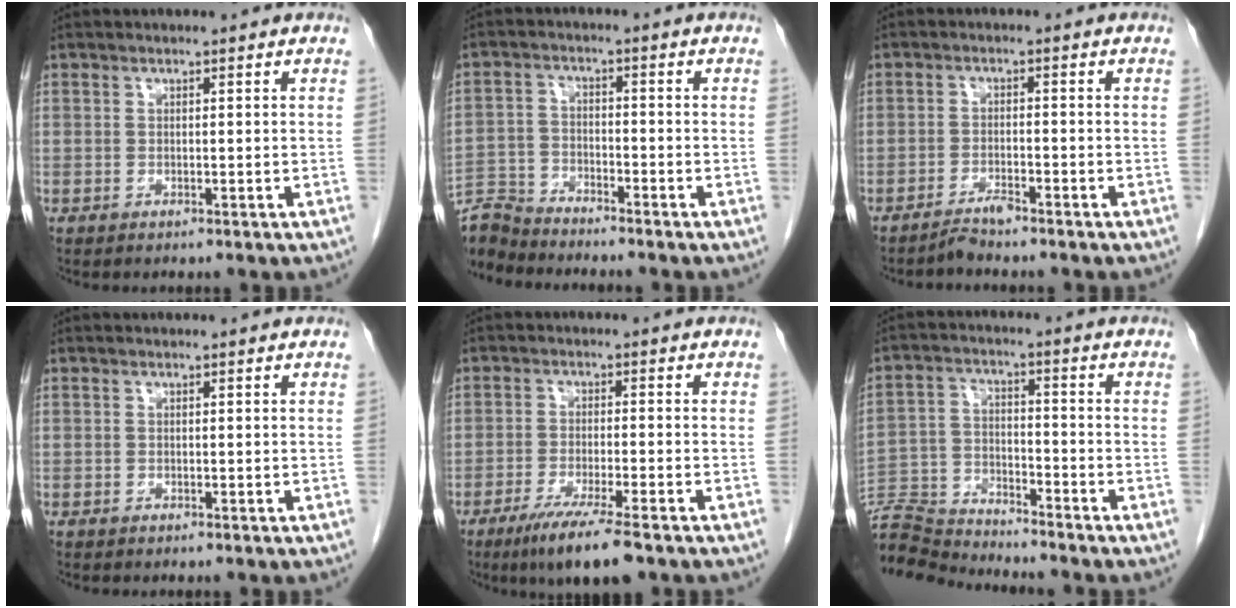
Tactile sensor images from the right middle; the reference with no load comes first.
{"total": 7.4, "force": [-7.4, 0.5, -0.1], "torque": [-0.004, 0.002, -0.145]}
{"total": 2.3, "force": [-2.2, -0.1, 0.7], "torque": [-0.015, -0.006, -0.041]}
{"total": 0.0}
{"total": 8.4, "force": [-5.8, 0.1, 6.1], "torque": [-0.105, -0.023, -0.095]}
{"total": 9.7, "force": [-9.7, -0.7, -0.2], "torque": [-0.005, 0.010, -0.184]}